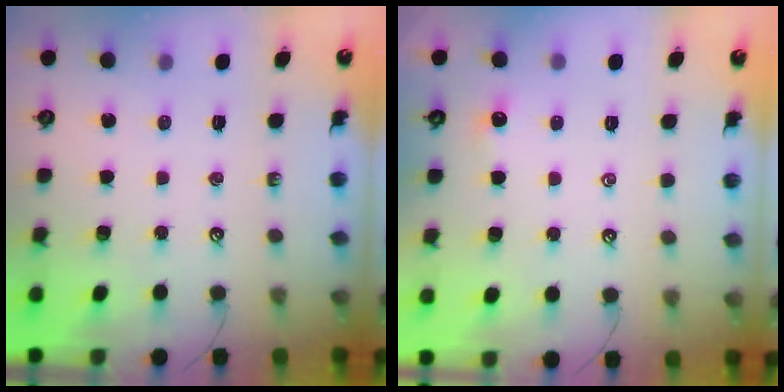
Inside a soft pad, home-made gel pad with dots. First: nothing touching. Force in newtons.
{"total": 2.3, "press": 2.3, "slide": 0.4}